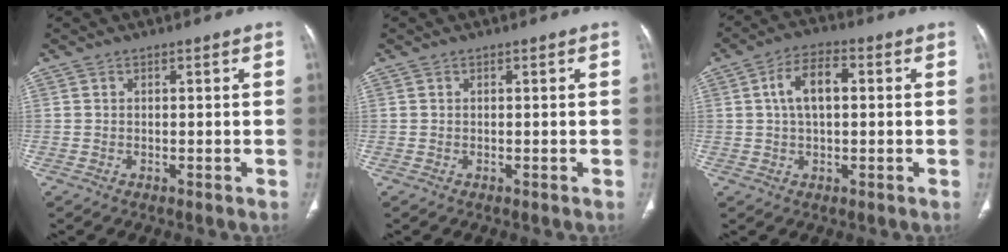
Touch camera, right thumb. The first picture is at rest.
{"total": 0.0}
{"total": 7.5, "force": [1.1, 4.0, 6.3], "torque": [-0.112, 0.017, 0.015]}